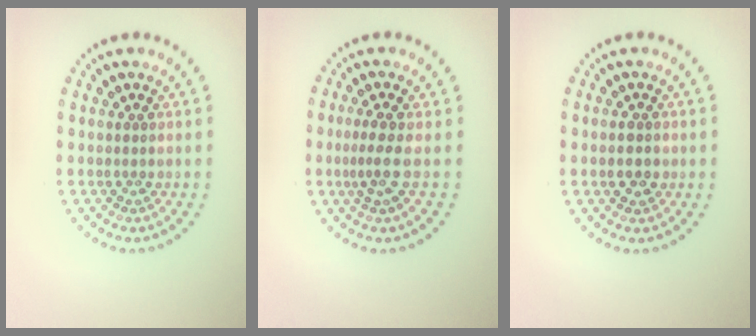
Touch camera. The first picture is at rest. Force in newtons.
{"total": 2.1, "press": 1.5, "slide": 1.5}
{"total": 2.2, "press": 2.1, "slide": 0.2}